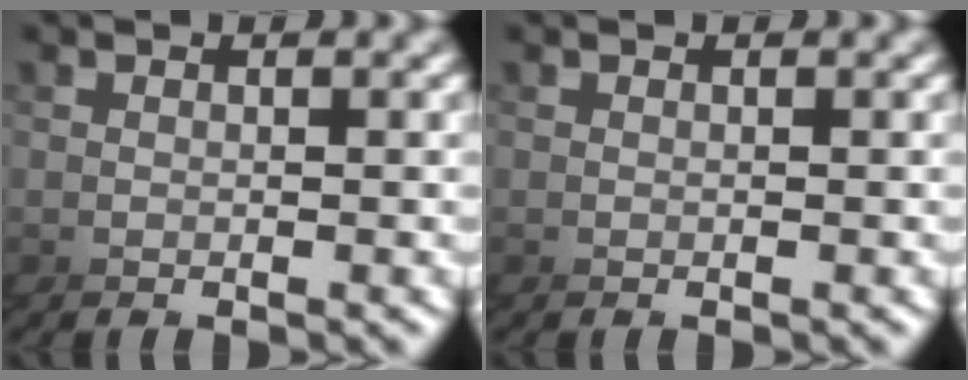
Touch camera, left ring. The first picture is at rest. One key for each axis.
{"total": 0.0}